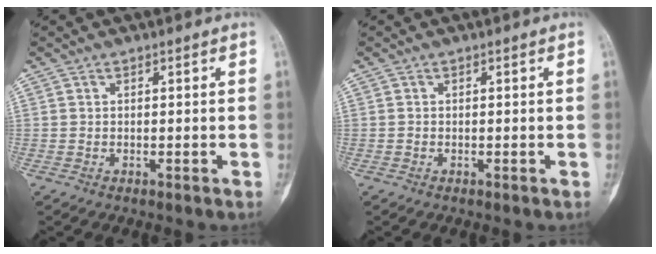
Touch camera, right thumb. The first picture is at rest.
{"total": 0.0}